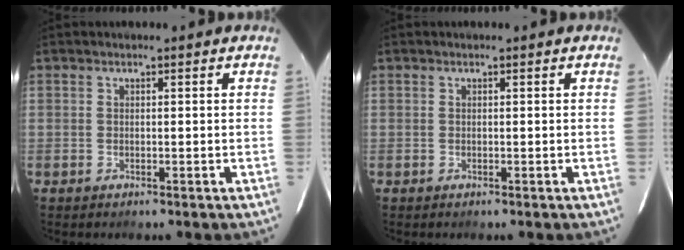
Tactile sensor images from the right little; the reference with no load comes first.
{"total": 0.0}